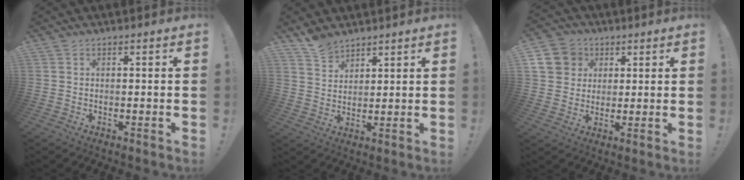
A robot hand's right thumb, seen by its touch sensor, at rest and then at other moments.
{"total": 6.0, "force": [5.1, 2.9, 1.1], "torque": [-0.021, -0.030, 0.099]}
{"total": 10.3, "force": [3.4, 9.1, 3.4], "torque": [-0.051, -0.006, 0.072]}